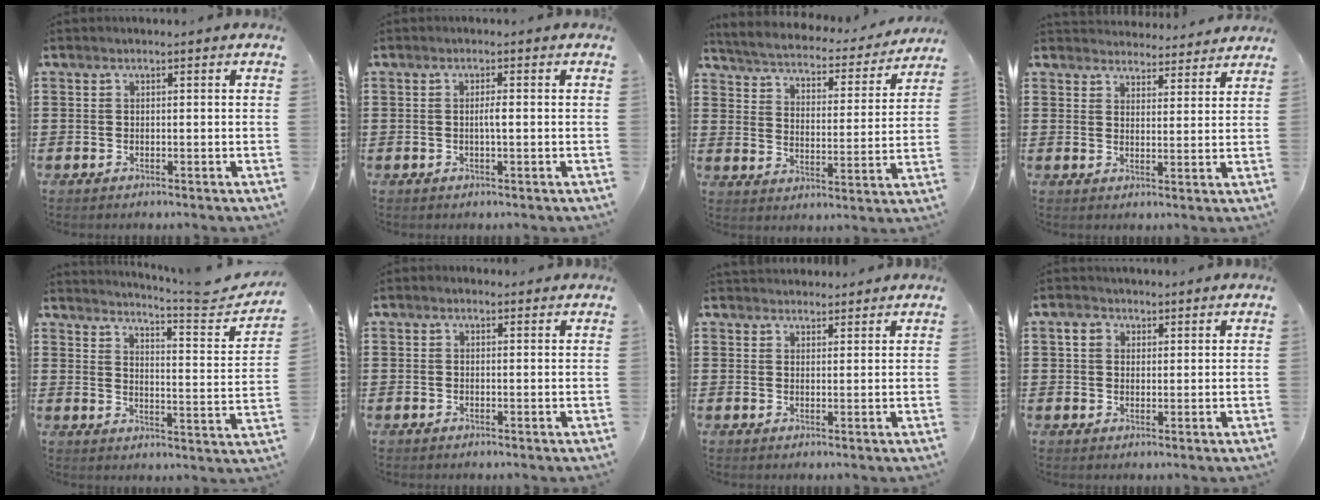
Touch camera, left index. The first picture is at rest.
{"total": 1.5, "force": [0.0, -0.1, 1.5], "torque": [-0.029, -0.005, 0.001]}
{"total": 3.4, "force": [3.3, 0.0, 0.7], "torque": [-0.035, -0.033, 0.049]}
{"total": 3.9, "force": [3.8, 0.3, -0.2], "torque": [-0.003, -0.025, 0.069]}
{"total": 4.4, "force": [3.9, -0.8, 1.9], "torque": [-0.043, -0.044, 0.056]}
{"total": 0.7, "force": [0.5, 0.4, 0.4], "torque": [-0.010, 0.004, 0.009]}
{"total": 2.5, "force": [2.4, 0.7, -0.4], "torque": [0.000, -0.005, 0.047]}
{"total": 2.8, "force": [1.4, 2.1, 1.2], "torque": [-0.024, 0.005, 0.024]}